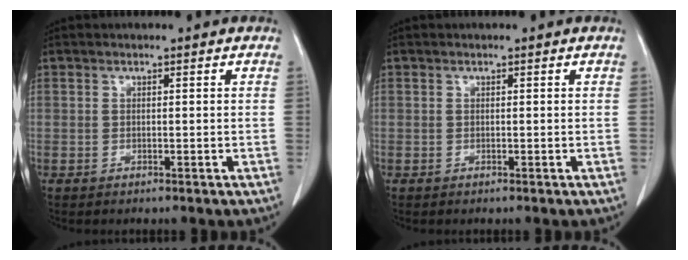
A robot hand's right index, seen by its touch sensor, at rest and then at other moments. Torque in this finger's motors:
{"motor_torque": [0.00, 0.00, 0.00, 0.00]}